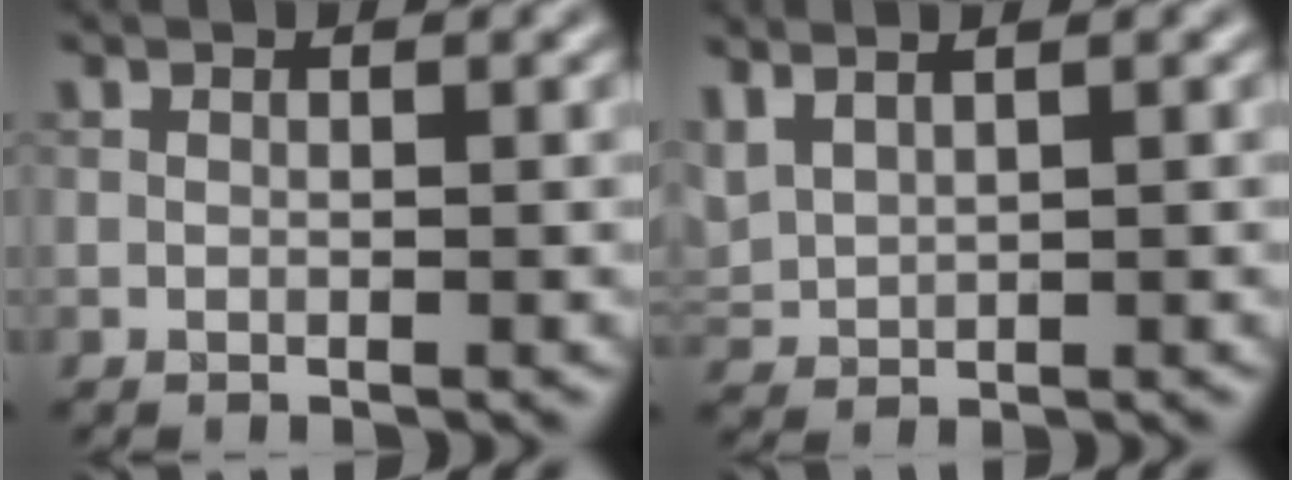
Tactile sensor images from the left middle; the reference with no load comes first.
{"total": 2.2, "force": [1.8, 0.7, 1.1], "torque": [-0.033, 0.010, 0.046]}